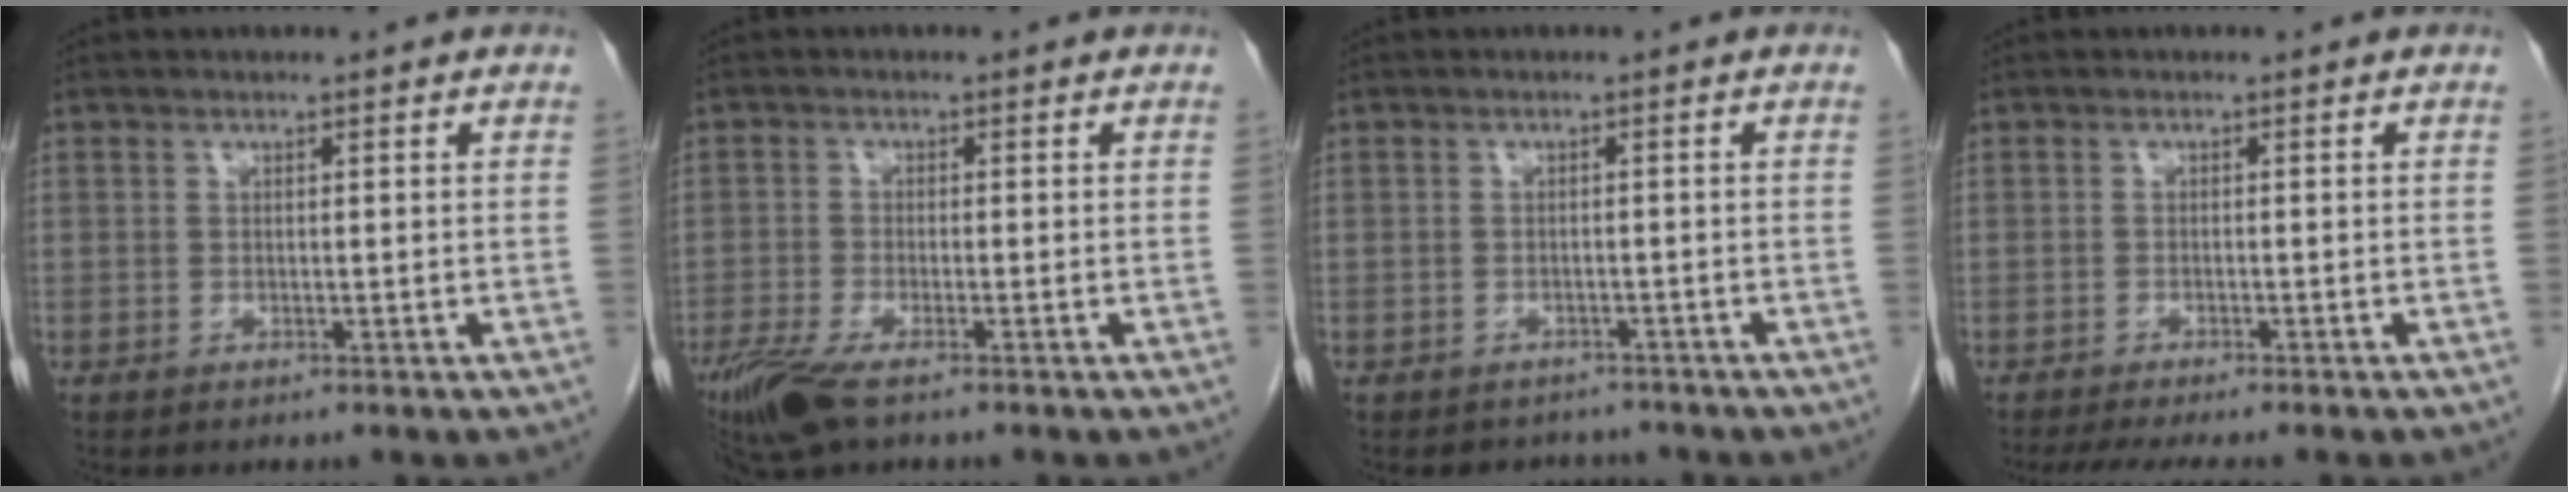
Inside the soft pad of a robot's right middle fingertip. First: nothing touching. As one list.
[{"total": 6.9, "force": [-4.7, 1.5, 4.8], "torque": [-0.096, -0.018, -0.089]}, {"total": 3.0, "force": [-2.7, 1.3, -0.4], "torque": [0.001, 0.006, -0.040]}, {"total": 6.5, "force": [-5.5, 0.5, 3.5], "torque": [-0.045, -0.012, -0.085]}]